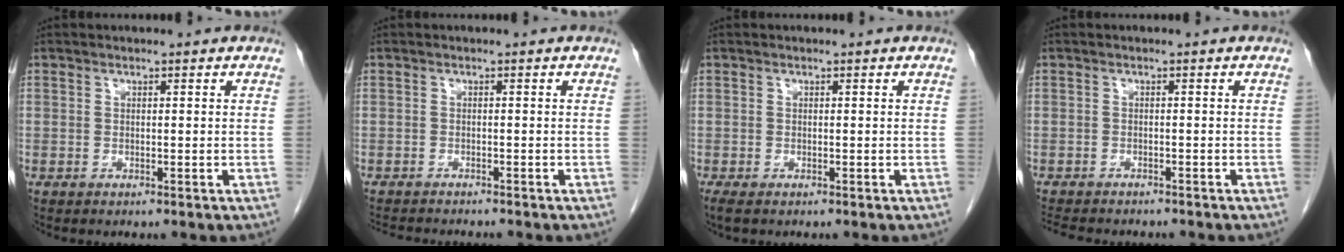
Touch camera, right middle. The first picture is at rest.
{"total": 5.8, "force": [-5.4, 0.7, 1.9], "torque": [-0.022, -0.009, -0.081]}
{"total": 2.2, "force": [-1.6, 0.9, 1.3], "torque": [-0.023, -0.007, -0.022]}
{"total": 8.0, "force": [-7.0, 2.3, 3.2], "torque": [-0.051, -0.004, -0.096]}